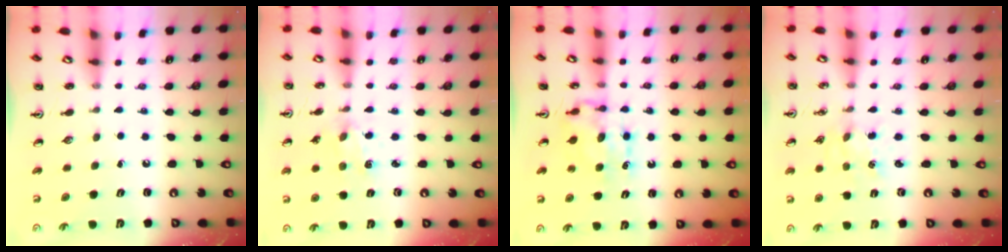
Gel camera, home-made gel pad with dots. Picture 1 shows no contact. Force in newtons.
{"total": 1.5, "press": 1.4, "slide": 0.5}
{"total": 7.3, "press": 7.3, "slide": 0.7}
{"total": 1.4, "press": 1.4, "slide": 0.2}